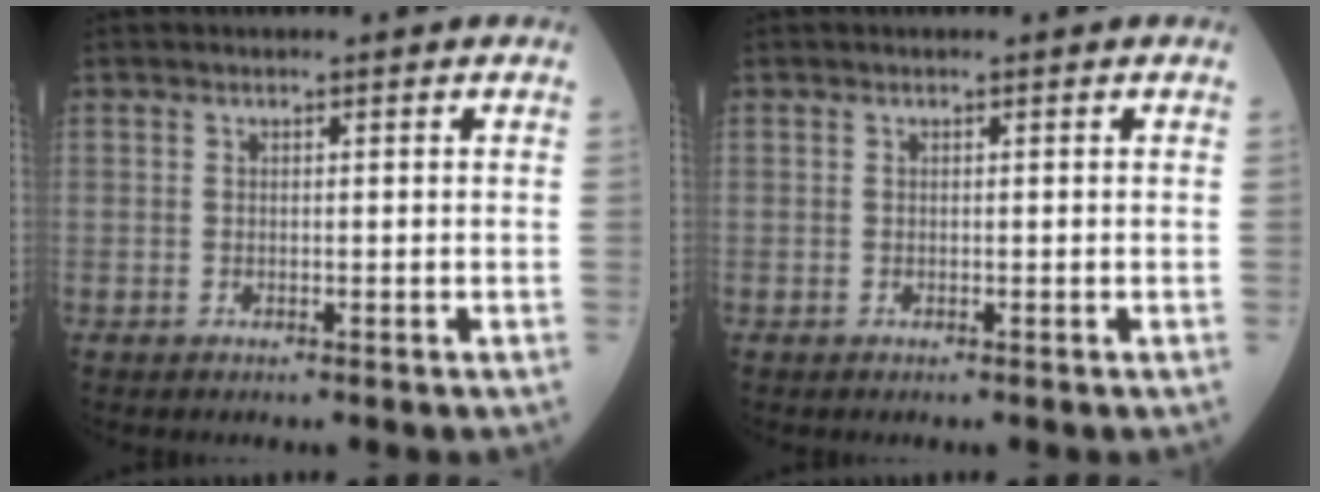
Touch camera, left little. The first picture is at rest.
{"total": 0.0}